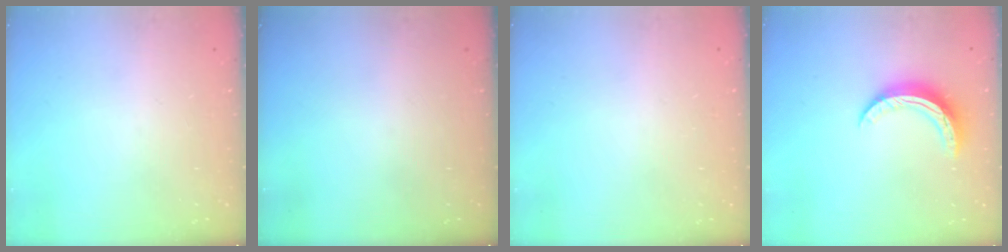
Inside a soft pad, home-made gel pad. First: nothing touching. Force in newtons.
{"total": 0.0}
{"total": 2.4, "press": 2.4, "slide": 0.2}
{"total": 10.1, "press": 10.1, "slide": 0.5}